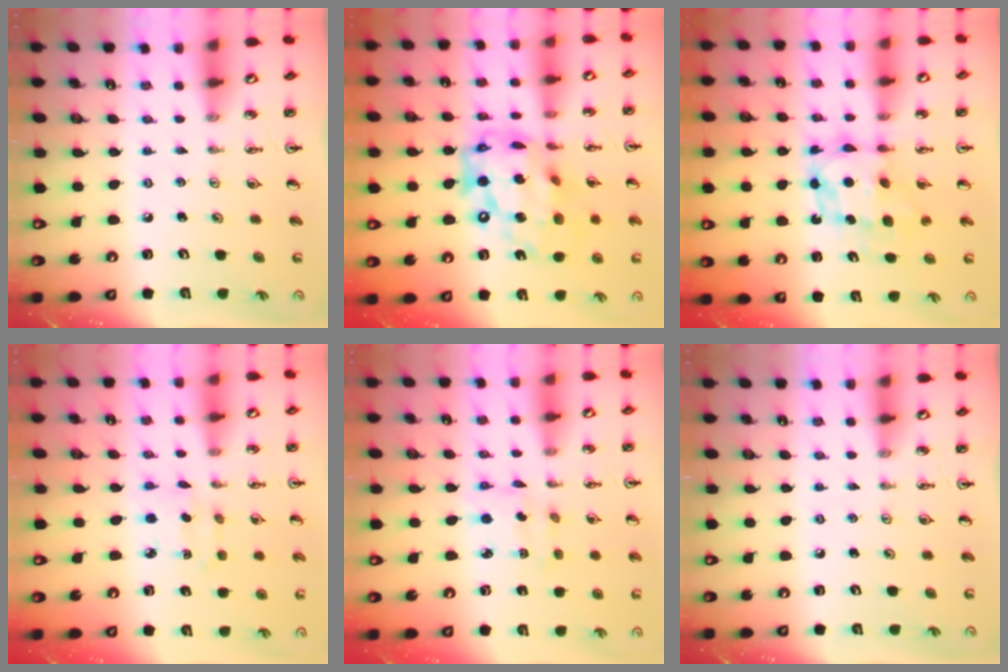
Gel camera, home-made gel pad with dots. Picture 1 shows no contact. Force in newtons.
{"total": 20.7, "press": 20.6, "slide": 1.8}
{"total": 6.9, "press": 6.9, "slide": 0.5}
{"total": 2.8, "press": 2.8, "slide": 0.4}
{"total": 2.9, "press": 2.9, "slide": 0.2}
{"total": 0.0}